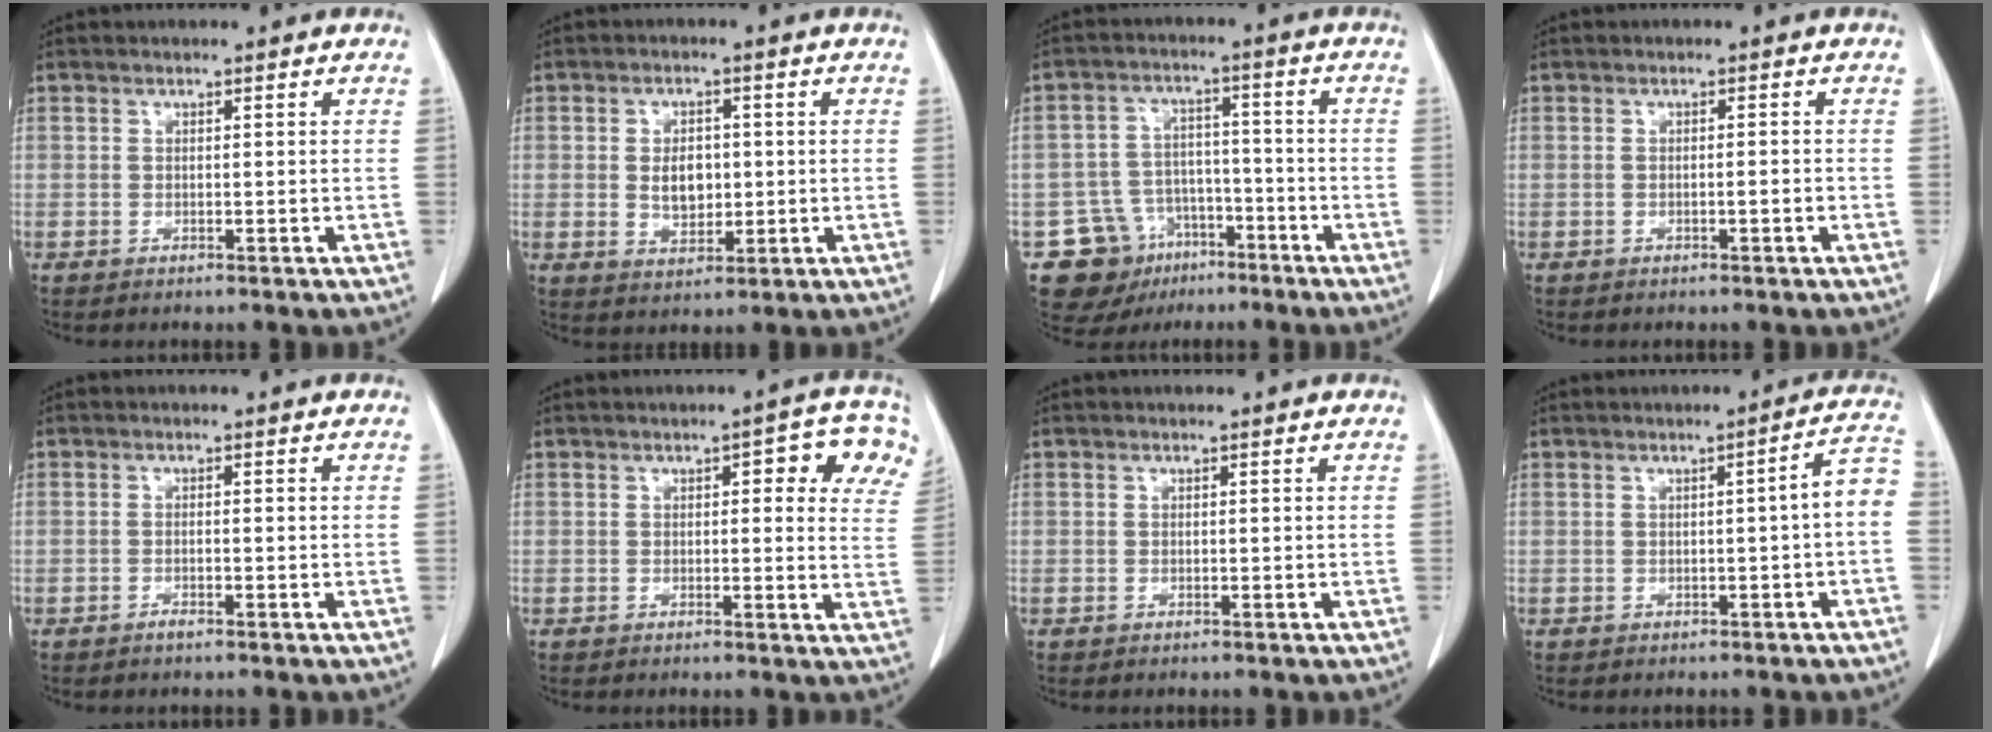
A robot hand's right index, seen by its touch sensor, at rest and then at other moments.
{"total": 5.0, "force": [0.1, 3.2, 3.9], "torque": [-0.069, 0.003, 0.011]}
{"total": 10.8, "force": [-6.1, 8.6, 2.5], "torque": [-0.046, 0.033, -0.086]}
{"total": 0.9, "force": [-0.3, 0.0, 0.8], "torque": [-0.015, 0.001, -0.003]}
{"total": 0.9, "force": [-0.6, 0.0, 0.6], "torque": [-0.014, -0.001, -0.011]}
{"total": 8.4, "force": [3.8, 2.6, 7.0], "torque": [-0.070, 0.004, 0.029]}
{"total": 0.0}
{"total": 4.3, "force": [-0.5, -0.2, 4.3], "torque": [-0.048, 0.012, -0.009]}